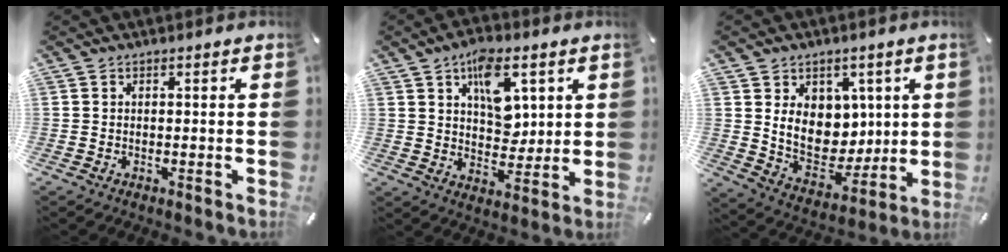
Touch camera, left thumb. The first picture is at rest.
{"total": 11.5, "force": [4.8, 7.4, 7.3], "torque": [-0.102, -0.010, 0.084]}
{"total": 12.1, "force": [3.1, 10.1, 5.9], "torque": [-0.089, -0.022, 0.068]}